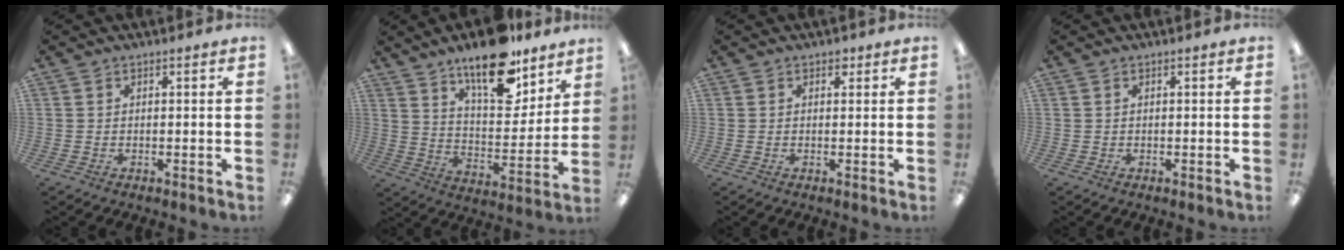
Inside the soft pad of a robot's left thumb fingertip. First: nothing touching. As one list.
[{"total": 18.3, "force": [13.6, 7.0, 10.0], "torque": [-0.154, -0.086, 0.231]}, {"total": 1.4, "force": [0.8, 0.9, 0.5], "torque": [-0.003, 0.000, 0.013]}, {"total": 0.0}]